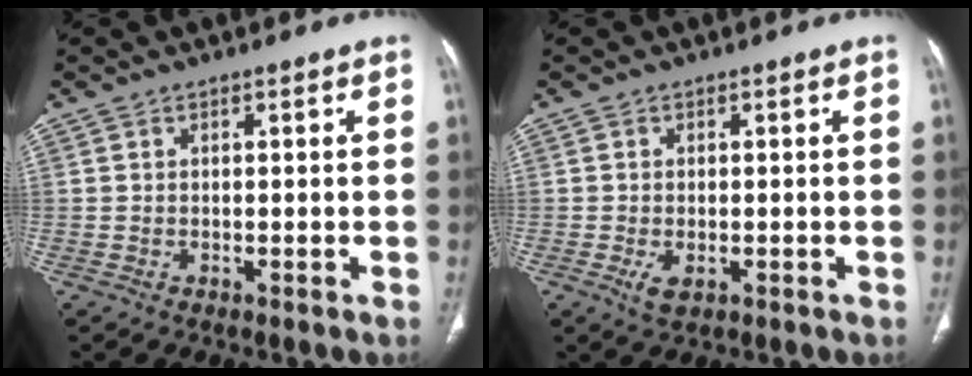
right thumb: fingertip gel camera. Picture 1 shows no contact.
{"total": 2.8, "force": [-1.0, 1.5, 2.1], "torque": [-0.041, -0.004, -0.013]}